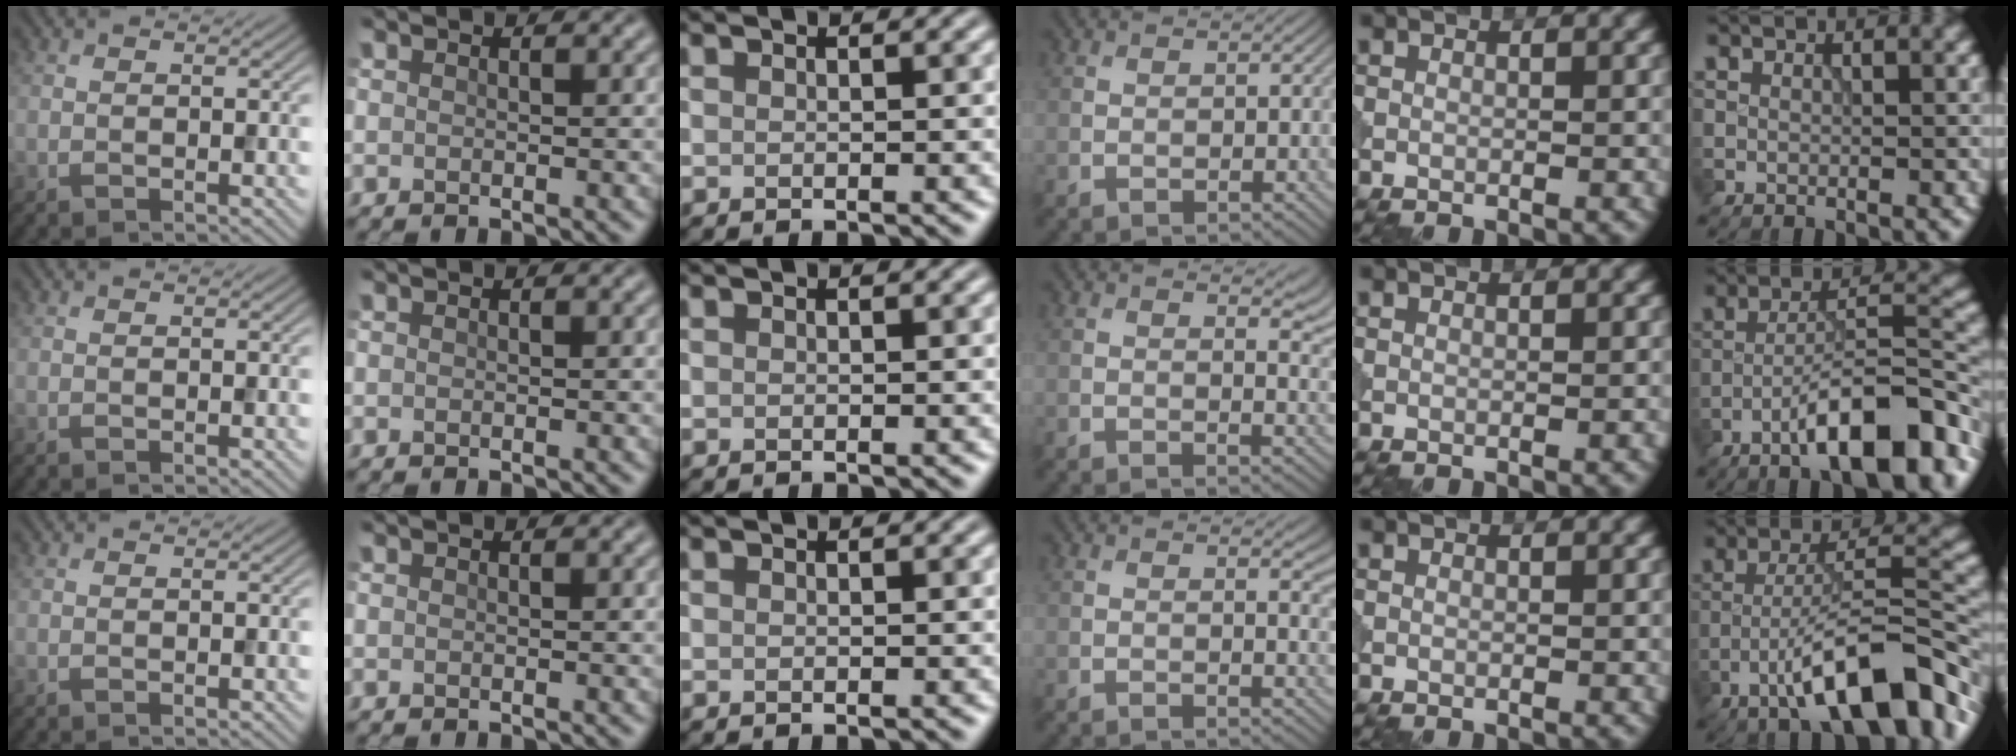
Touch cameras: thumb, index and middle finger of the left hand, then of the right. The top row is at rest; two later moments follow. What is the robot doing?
{"motion": "pour", "object": "beaker"}